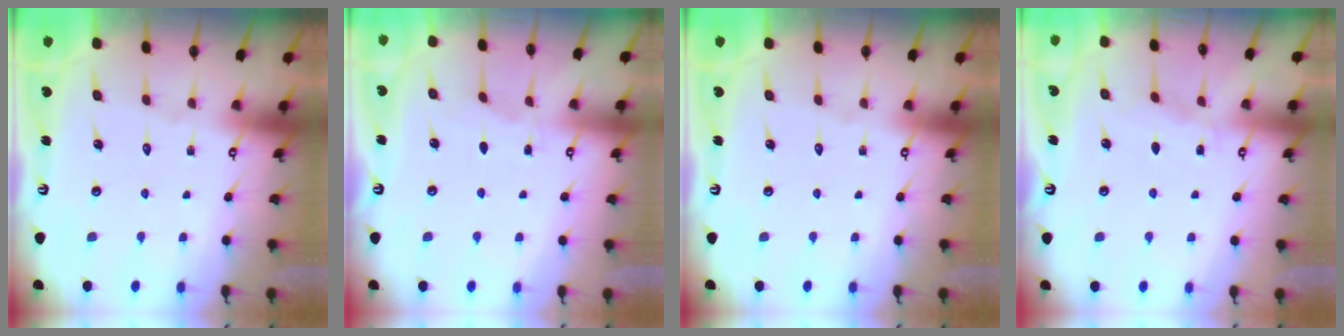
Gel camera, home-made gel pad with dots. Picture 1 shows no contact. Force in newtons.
{"total": 3.1, "press": 3.1, "slide": 0.4}
{"total": 0.0}
{"total": 4.1, "press": 4.1, "slide": 0.5}